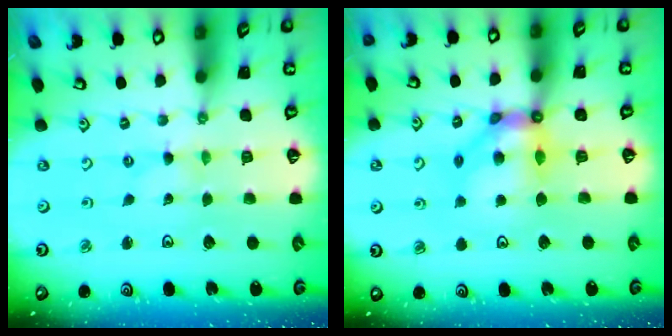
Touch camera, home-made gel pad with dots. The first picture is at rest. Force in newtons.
{"total": 10.8, "press": 10.8, "slide": 1.4}